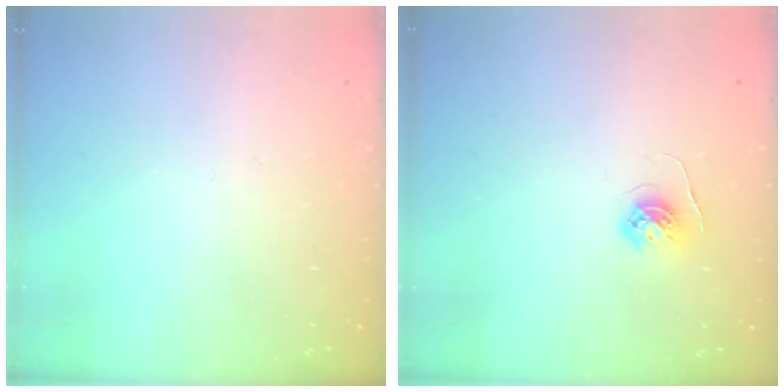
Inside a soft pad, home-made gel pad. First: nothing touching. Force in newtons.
{"total": 4.8, "press": 4.7, "slide": 0.5}